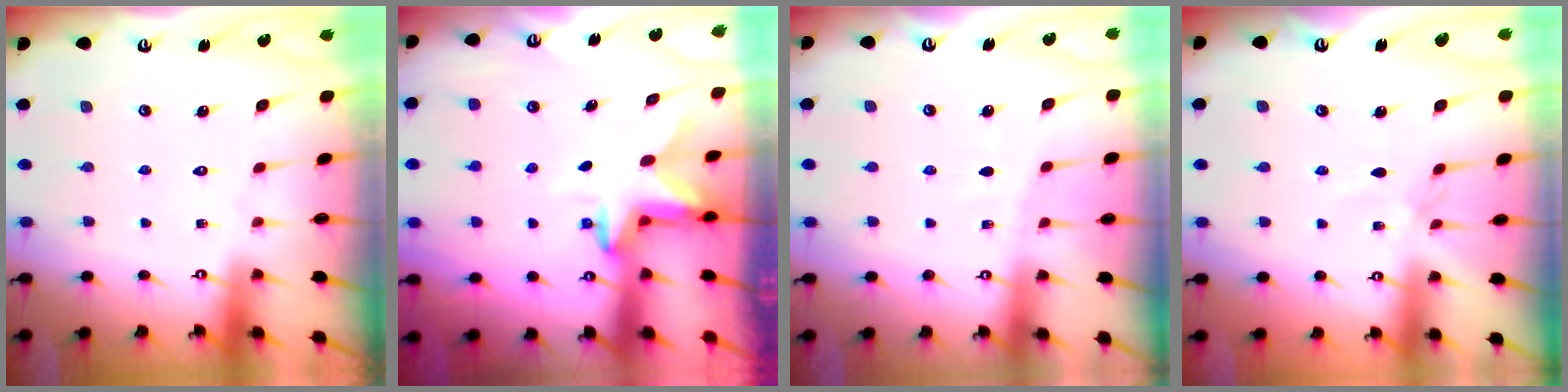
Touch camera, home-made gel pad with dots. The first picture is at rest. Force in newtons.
{"total": 2.9, "press": 2.9, "slide": 0.5}
{"total": 2.4, "press": 2.4, "slide": 0.4}
{"total": 1.7, "press": 1.7, "slide": 0.4}